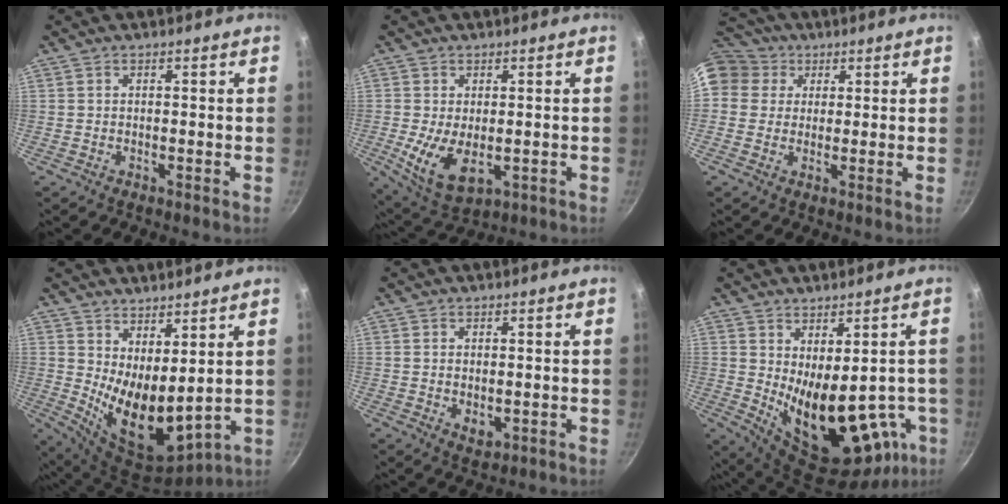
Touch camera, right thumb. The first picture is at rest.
{"total": 9.3, "force": [-1.1, 5.2, 7.6], "torque": [-0.136, -0.024, -0.005]}
{"total": 14.4, "force": [5.2, 12.1, 5.8], "torque": [-0.119, 0.030, 0.087]}
{"total": 12.2, "force": [4.1, 5.6, 10.0], "torque": [-0.149, -0.054, 0.084]}
{"total": 2.8, "force": [0.0, 1.8, 2.1], "torque": [-0.032, -0.008, 0.002]}
{"total": 19.2, "force": [-2.2, 10.1, 16.2], "torque": [-0.200, -0.039, 0.003]}